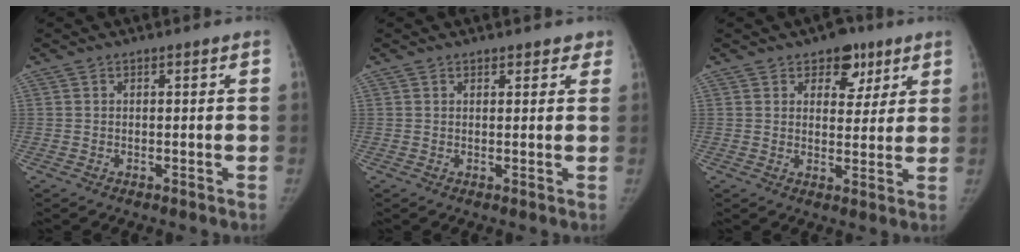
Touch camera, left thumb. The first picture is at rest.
{"total": 2.5, "force": [2.0, 1.4, 0.6], "torque": [0.026, -0.004, 0.017]}
{"total": 7.0, "force": [4.0, 4.6, 3.3], "torque": [-0.005, -0.016, 0.055]}